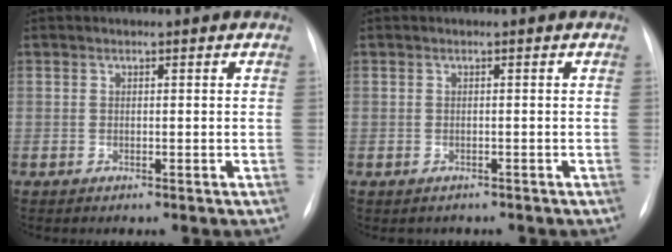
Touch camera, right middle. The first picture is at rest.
{"total": 1.2, "force": [-0.9, 0.7, 0.0], "torque": [-0.004, 0.001, -0.012]}